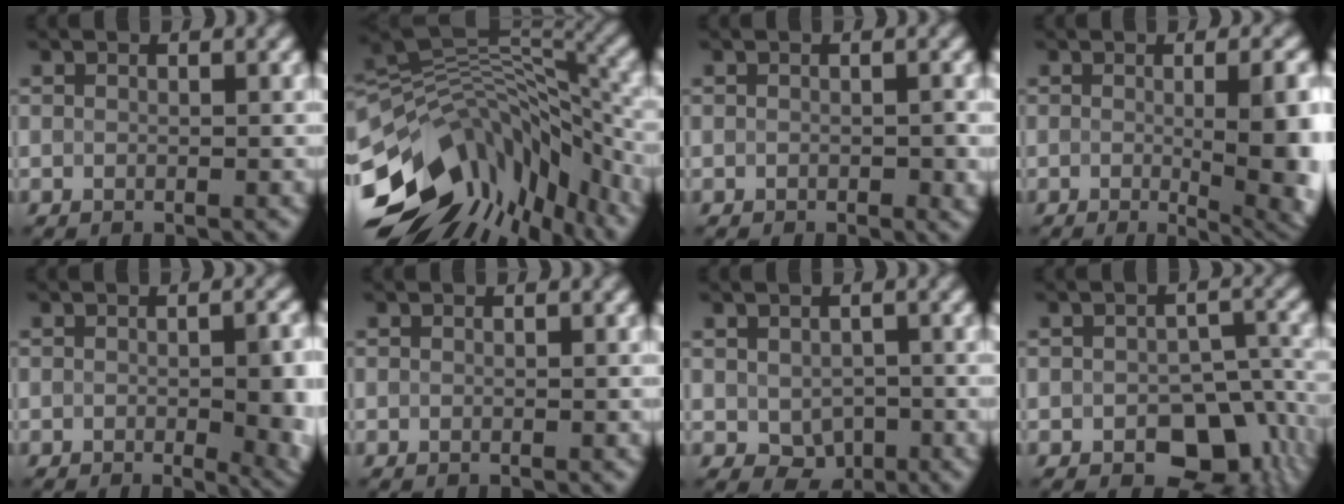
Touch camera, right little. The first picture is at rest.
{"total": 14.5, "force": [-6.1, 7.4, 10.8], "torque": [-0.204, 0.016, -0.080]}
{"total": 0.6, "force": [-0.4, -0.3, 0.3], "torque": [-0.011, 0.002, 0.005]}
{"total": 6.7, "force": [-0.5, 1.4, 6.6], "torque": [-0.072, -0.003, 0.009]}
{"total": 5.2, "force": [-0.9, 1.3, 5.0], "torque": [-0.055, -0.007, 0.006]}
{"total": 0.0}
{"total": 1.6, "force": [-0.7, 1.2, 0.9], "torque": [-0.019, -0.009, 0.008]}
{"total": 6.2, "force": [-3.0, 3.7, 4.0], "torque": [-0.050, -0.013, -0.026]}